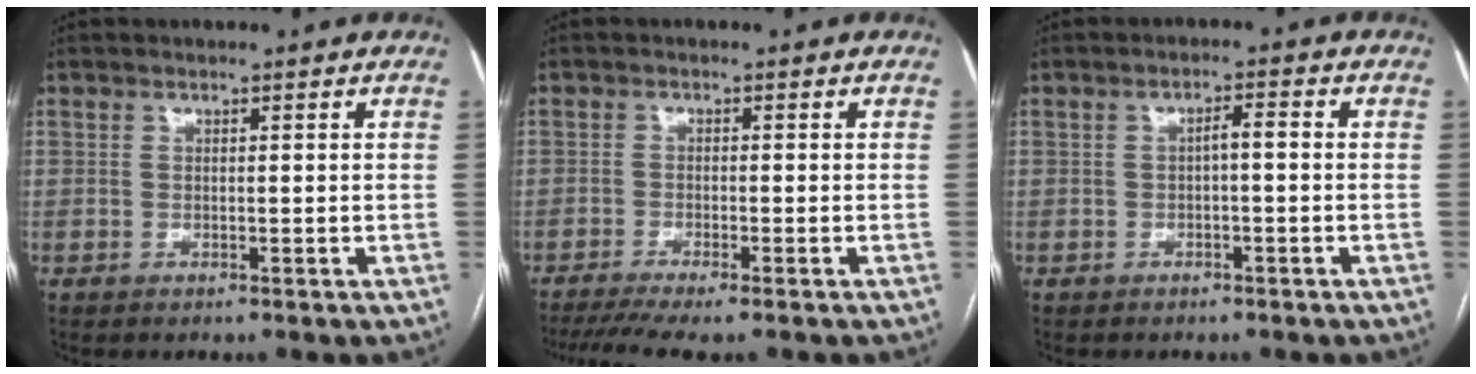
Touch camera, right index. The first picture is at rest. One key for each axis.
{"total": 7.0, "fx": -5.6, "fy": 0.2, "fz": 4.2, "tx": -0.064, "ty": -0.012, "tz": -0.090}
{"total": 2.1, "fx": -0.3, "fy": 0.5, "fz": 2.1, "tx": -0.033, "ty": 0.009, "tz": -0.004}